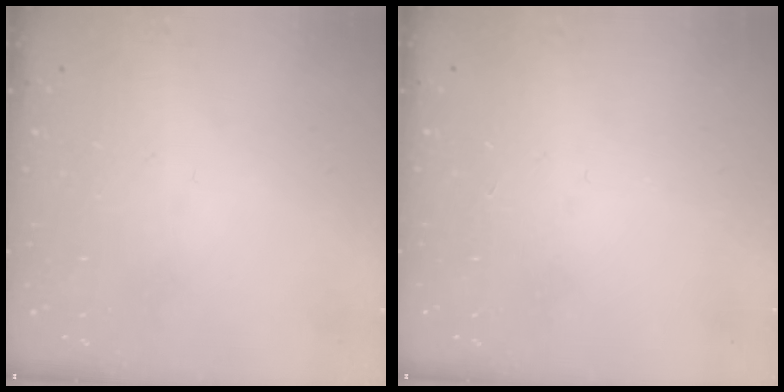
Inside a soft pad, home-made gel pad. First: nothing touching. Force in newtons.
{"total": 1.6, "press": 1.6, "slide": 0.2}